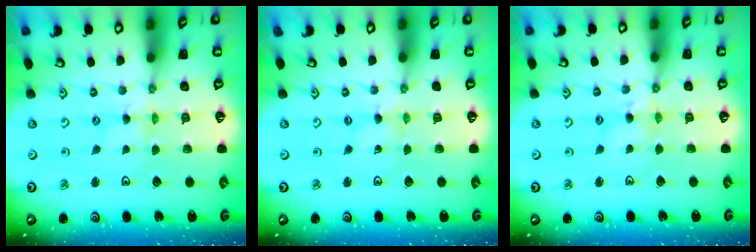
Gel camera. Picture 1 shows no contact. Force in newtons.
{"total": 0.0}
{"total": 4.4, "press": 4.4, "slide": 0.4}